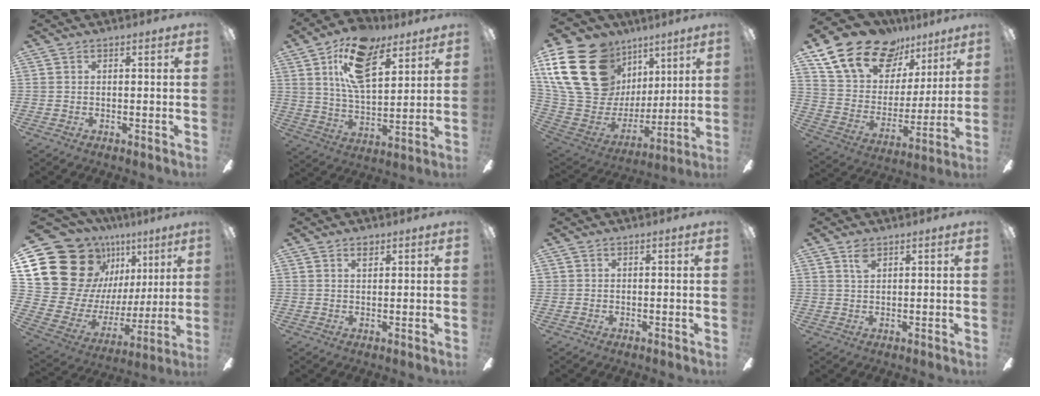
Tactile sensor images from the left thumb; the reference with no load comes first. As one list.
[{"total": 17.9, "force": [9.9, 8.7, 12.2], "torque": [-0.209, -0.020, 0.172]}, {"total": 26.4, "force": [11.3, 18.8, 14.6], "torque": [-0.310, -0.049, 0.237]}, {"total": 20.2, "force": [13.9, 11.9, 8.6], "torque": [-0.162, -0.081, 0.263]}, {"total": 23.0, "force": [12.2, 16.7, 10.0], "torque": [-0.179, -0.088, 0.259]}, {"total": 2.6, "force": [1.6, 1.4, 1.5], "torque": [-0.016, -0.003, 0.025]}, {"total": 0.6, "force": [0.3, 0.5, 0.1], "torque": [-0.001, 0.004, 0.004]}, {"total": 3.0, "force": [1.9, 1.4, 1.8], "torque": [-0.043, 0.003, 0.034]}]